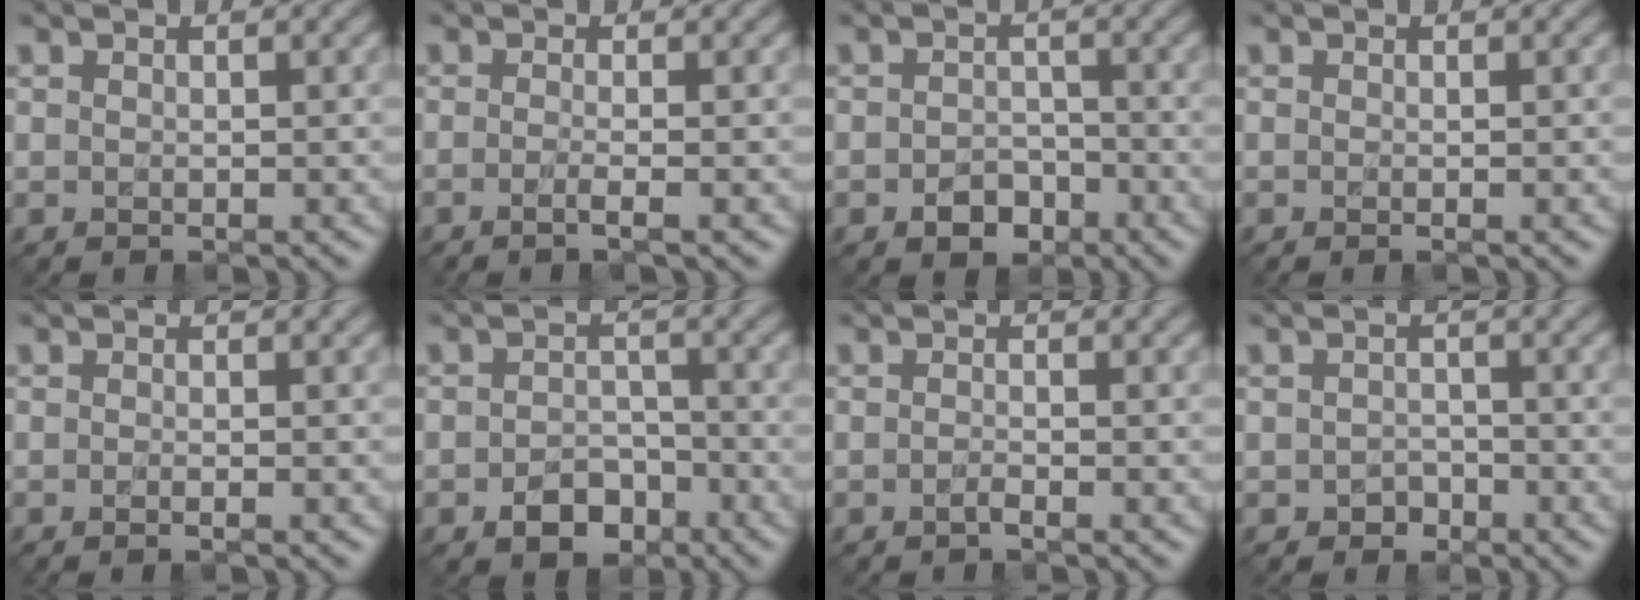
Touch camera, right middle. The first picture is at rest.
{"total": 2.1, "force": [-0.7, 0.7, 1.9], "torque": [-0.023, -0.005, -0.024]}
{"total": 2.5, "force": [-1.4, 1.8, 1.2], "torque": [-0.016, 0.004, -0.024]}
{"total": 0.9, "force": [-0.2, 0.4, 0.7], "torque": [-0.004, -0.007, -0.005]}
{"total": 1.5, "force": [-0.4, 0.7, 1.3], "torque": [-0.008, -0.007, -0.014]}
{"total": 3.1, "force": [-1.7, 2.1, 1.6], "torque": [-0.022, 0.003, -0.031]}
{"total": 0.8, "force": [-0.4, 0.2, 0.6], "torque": [-0.009, 0.002, -0.011]}
{"total": 1.2, "force": [-0.6, 0.9, 0.3], "torque": [0.000, 0.004, -0.011]}